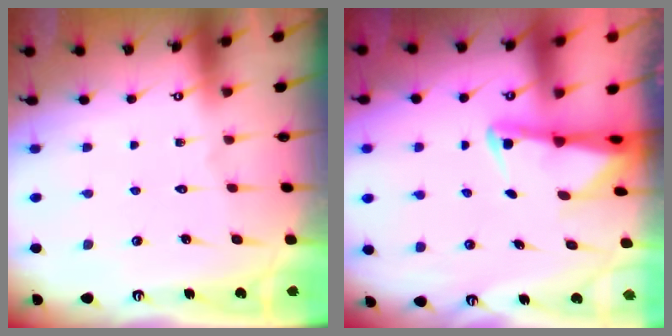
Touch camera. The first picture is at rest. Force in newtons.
{"total": 2.5, "press": 2.5, "slide": 0.5}